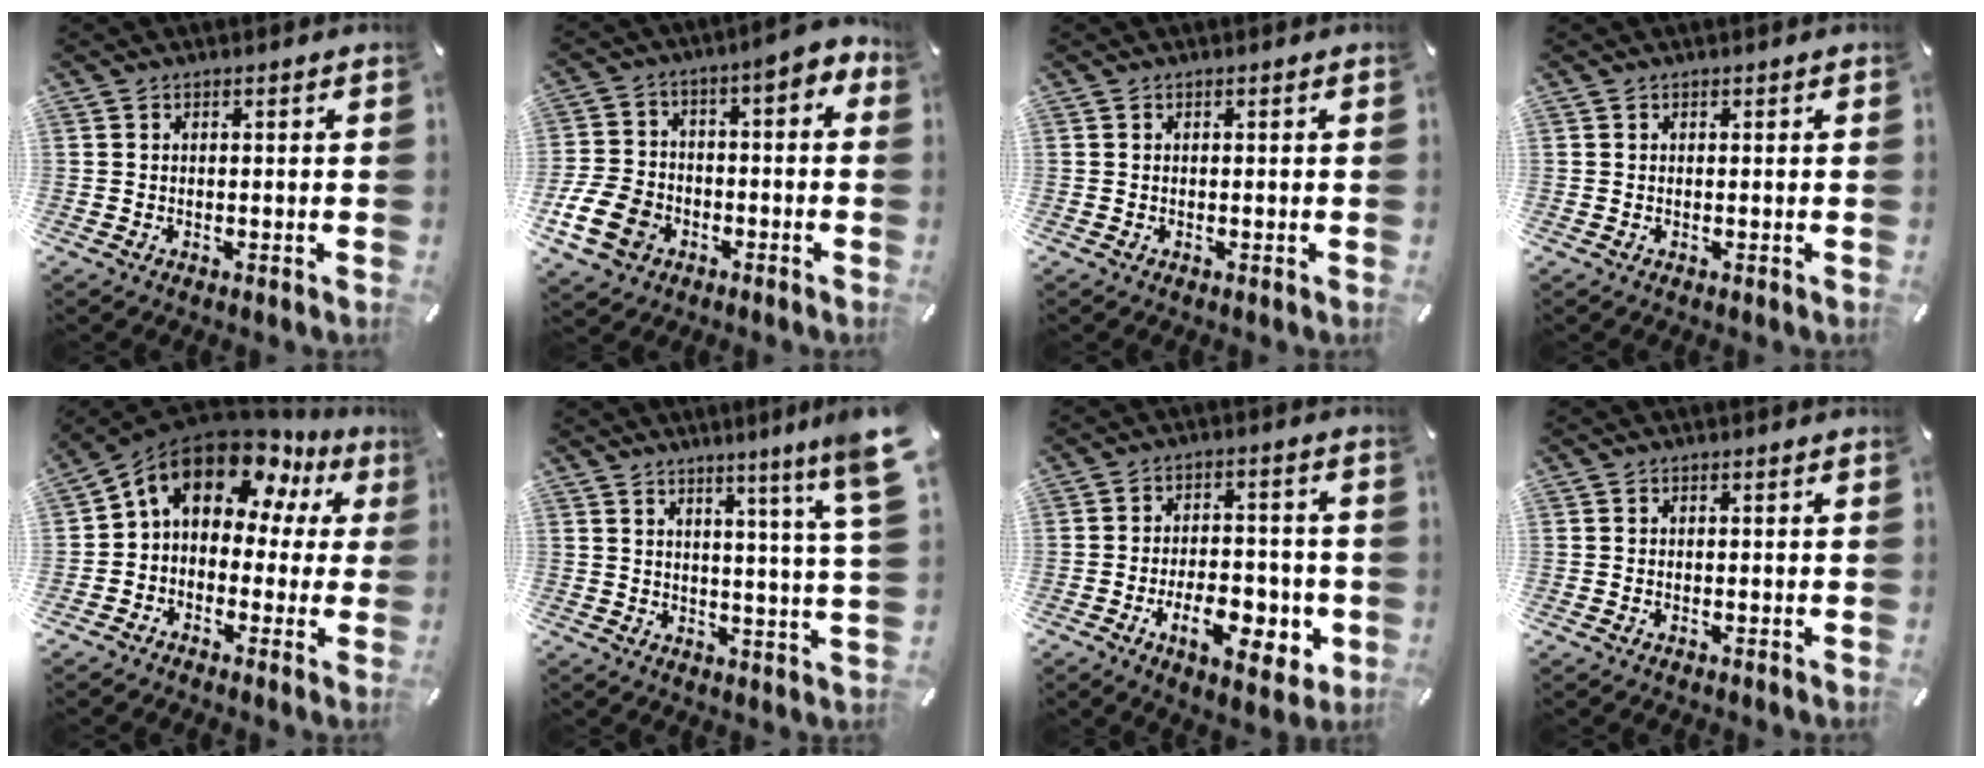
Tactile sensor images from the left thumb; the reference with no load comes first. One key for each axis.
{"total": 13.2, "fx": -5.0, "fy": 9.6, "fz": 7.5, "tx": -0.155, "ty": 0.029, "tz": -0.093}
{"total": 0.0}
{"total": 0.0}
{"total": 14.2, "fx": 7.9, "fy": 8.6, "fz": 8.1, "tx": -0.145, "ty": -0.043, "tz": 0.139}
{"total": 10.1, "fx": 6.1, "fy": -0.8, "fz": 8.1, "tx": -0.127, "ty": -0.044, "tz": 0.092}
{"total": 13.9, "fx": -4.8, "fy": 7.2, "fz": 10.9, "tx": -0.139, "ty": 0.012, "tz": -0.071}
{"total": 0.7, "fx": -0.2, "fy": 0.1, "fz": 0.7, "tx": -0.010, "ty": -0.003, "tz": -0.003}